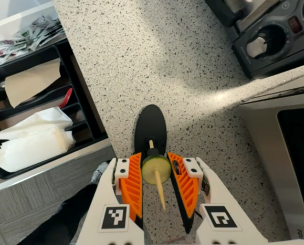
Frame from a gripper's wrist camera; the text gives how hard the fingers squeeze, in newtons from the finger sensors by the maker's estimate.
{"total": 10.8, "left": 11.0, "right": 10.7}